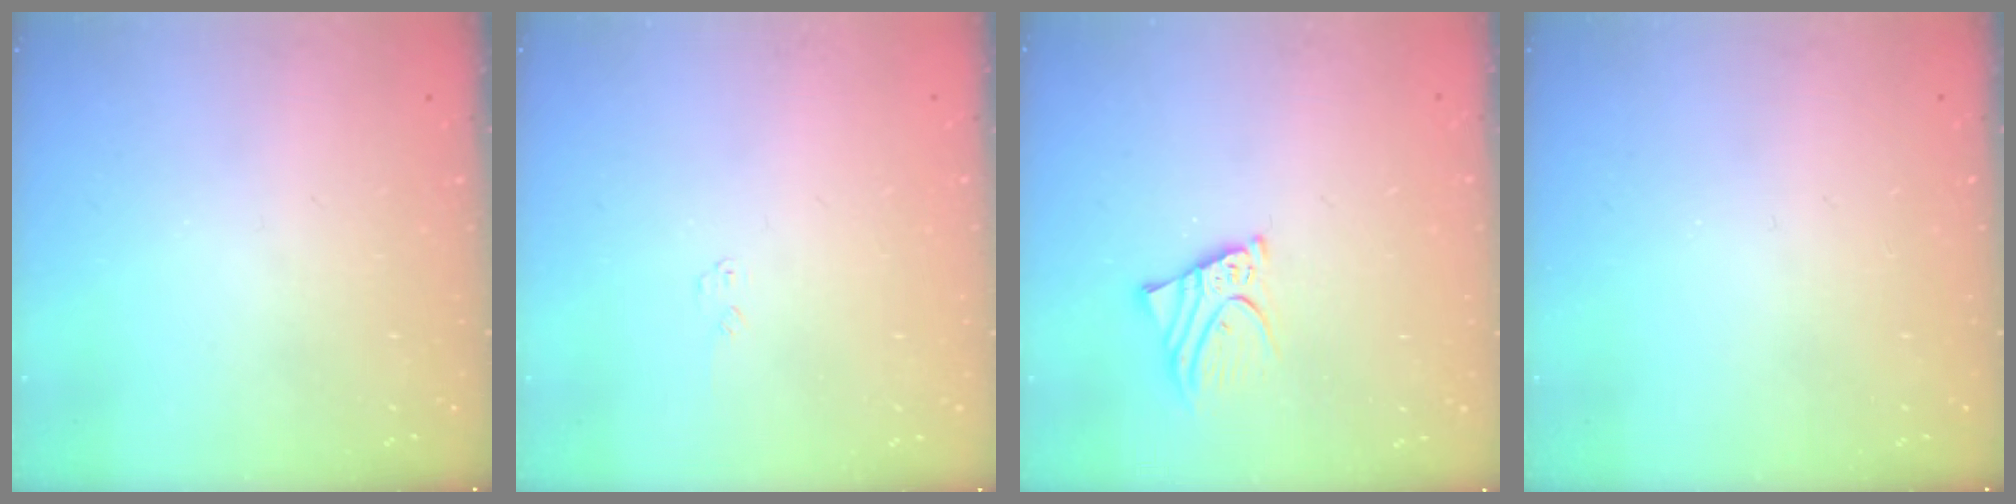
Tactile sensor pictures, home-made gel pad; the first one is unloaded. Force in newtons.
{"total": 3.7, "press": 3.7, "slide": 0.2}
{"total": 4.4, "press": 4.3, "slide": 0.5}
{"total": 0.0}